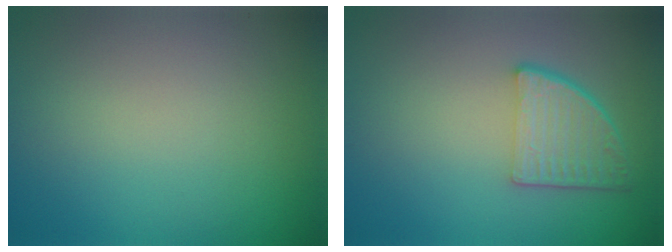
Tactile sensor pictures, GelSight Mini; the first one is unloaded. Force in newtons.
{"total": 4.5, "press": 3.4, "slide": 3.0}